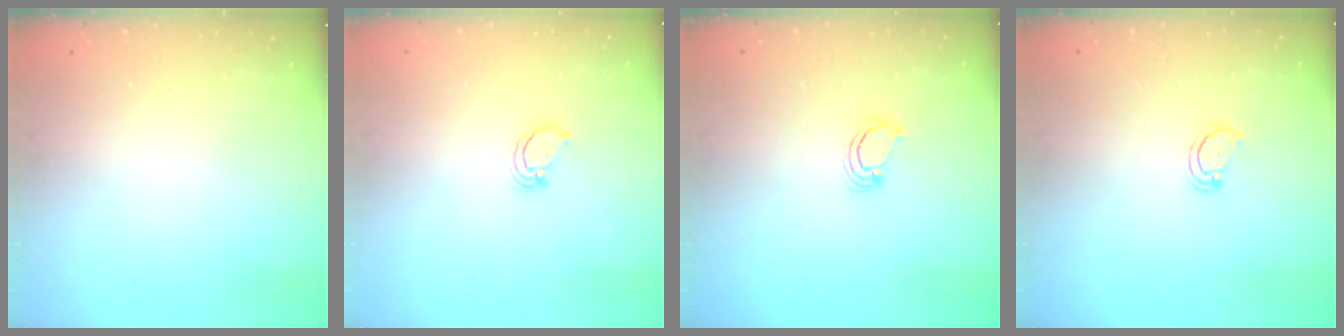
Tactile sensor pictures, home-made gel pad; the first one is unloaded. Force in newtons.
{"total": 2.8, "press": 2.8, "slide": 0.2}
{"total": 2.3, "press": 2.3, "slide": 0.3}
{"total": 2.6, "press": 2.6, "slide": 0.3}